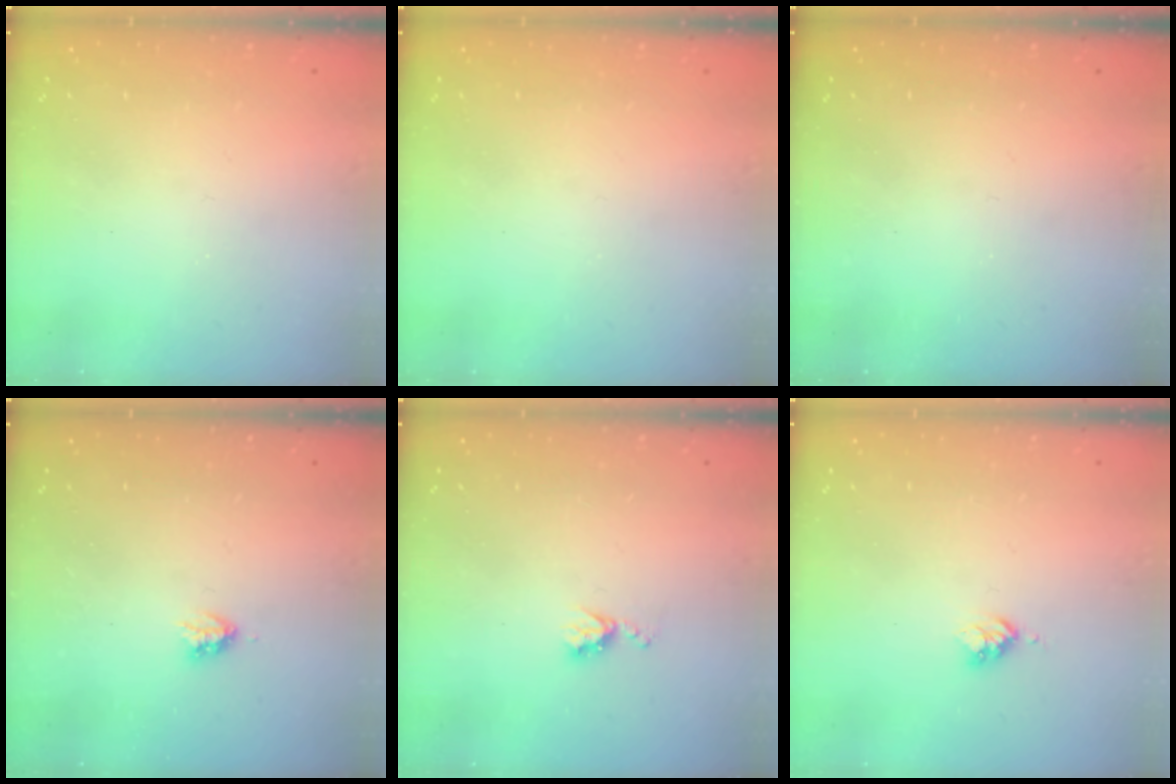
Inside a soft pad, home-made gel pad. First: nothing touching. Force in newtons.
{"total": 0.0}
{"total": 0.0}
{"total": 2.9, "press": 2.9, "slide": 0.5}
{"total": 5.2, "press": 5.2, "slide": 0.5}
{"total": 3.0, "press": 2.9, "slide": 0.4}